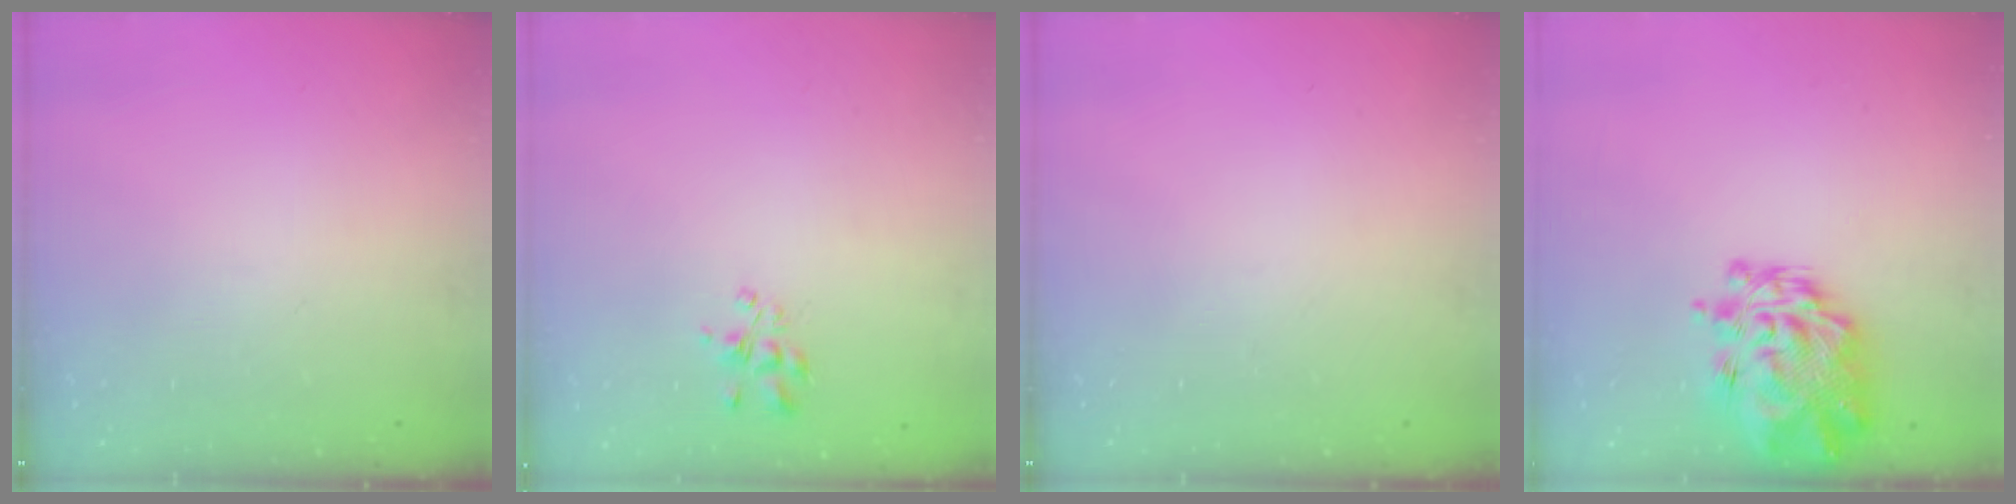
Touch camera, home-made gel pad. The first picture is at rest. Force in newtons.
{"total": 3.2, "press": 3.2, "slide": 0.6}
{"total": 0.0}
{"total": 10.5, "press": 10.0, "slide": 3.4}